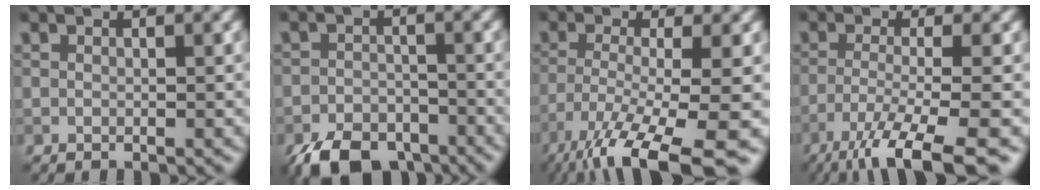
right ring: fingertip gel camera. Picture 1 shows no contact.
{"total": 6.5, "force": [-4.8, 3.3, 2.9], "torque": [-0.047, -0.012, -0.083]}
{"total": 12.0, "force": [-7.6, 2.7, 8.8], "torque": [-0.159, -0.020, -0.129]}
{"total": 8.4, "force": [-5.1, 1.8, 6.5], "torque": [-0.097, -0.008, -0.101]}